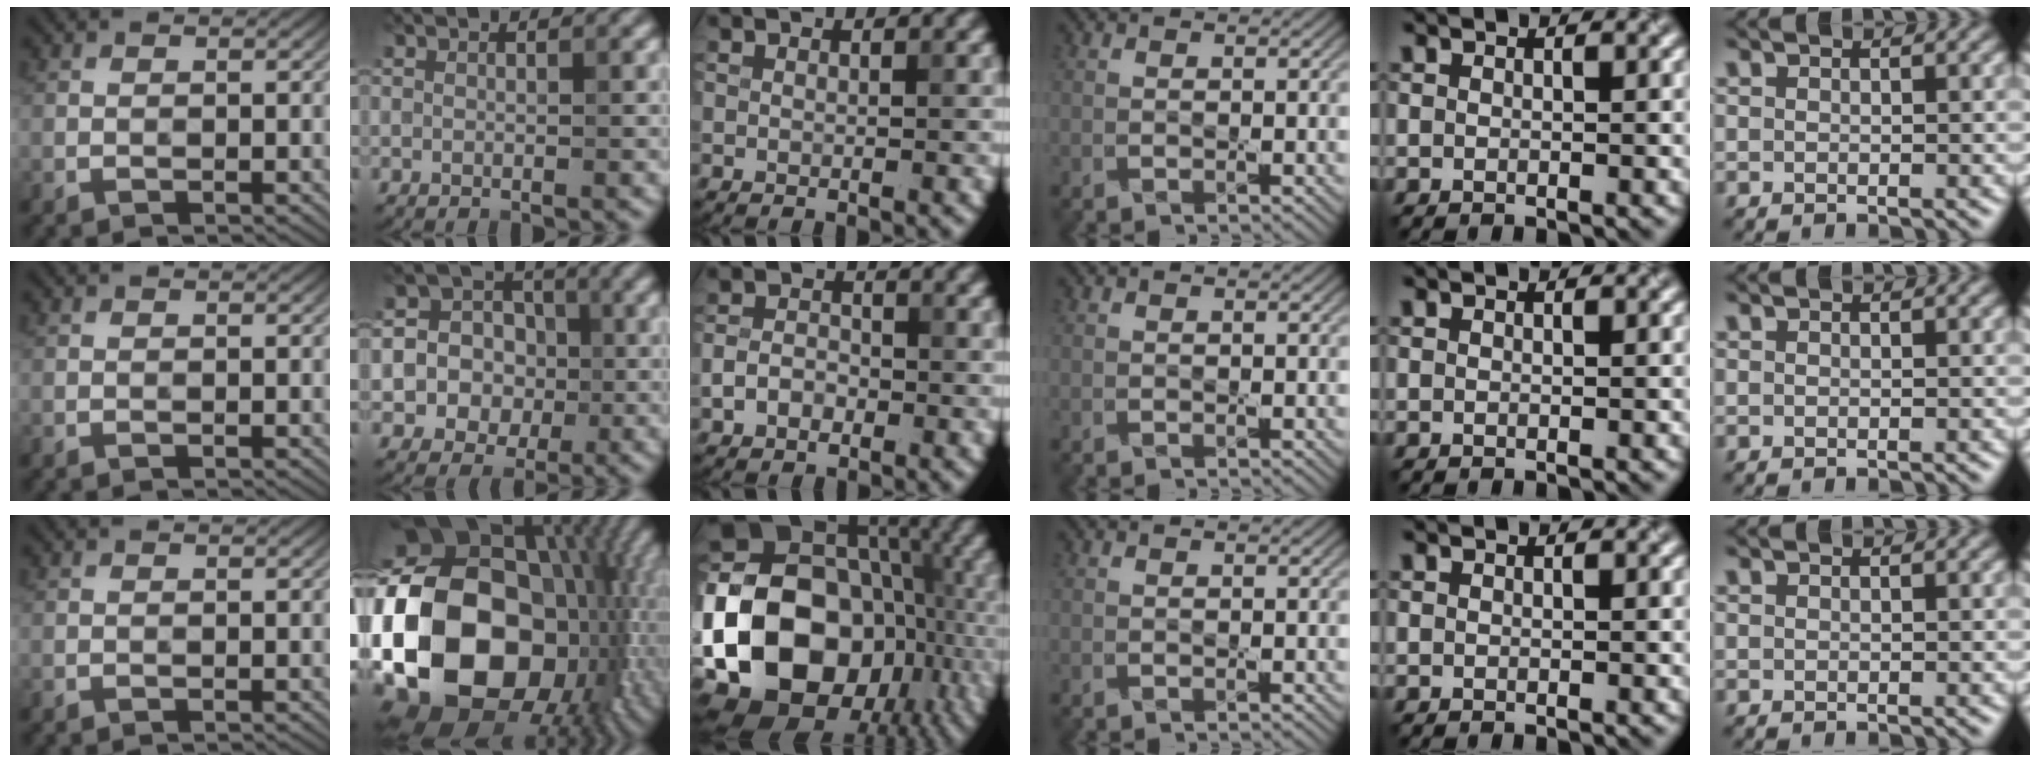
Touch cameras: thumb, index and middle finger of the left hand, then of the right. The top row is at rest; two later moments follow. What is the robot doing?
{"motion": "press", "object": "gel pad"}